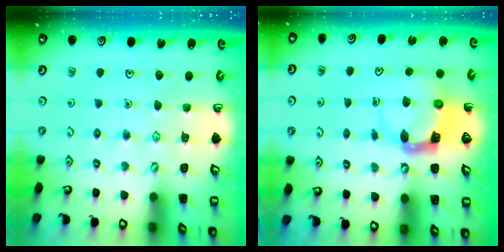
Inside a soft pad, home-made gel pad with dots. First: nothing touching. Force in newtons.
{"total": 3.9, "press": 3.9, "slide": 0.6}